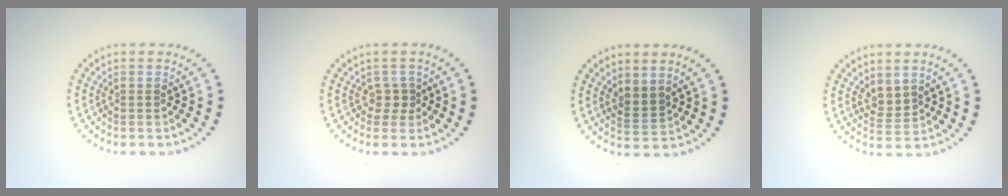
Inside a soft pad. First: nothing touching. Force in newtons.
{"total": 1.3, "press": 0.9, "slide": 0.9}
{"total": 2.0, "press": 1.6, "slide": 1.2}
{"total": 1.7, "press": 1.3, "slide": 1.0}